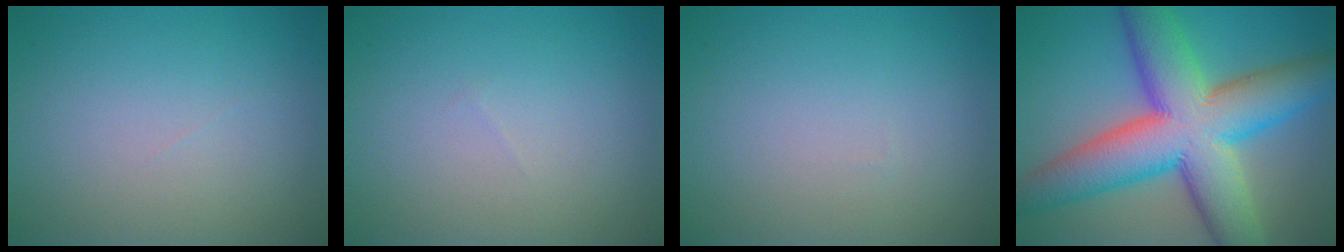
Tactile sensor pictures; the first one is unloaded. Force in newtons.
{"total": 0.0}
{"total": 0.0}
{"total": 13.9, "press": 13.9, "slide": 0.5}